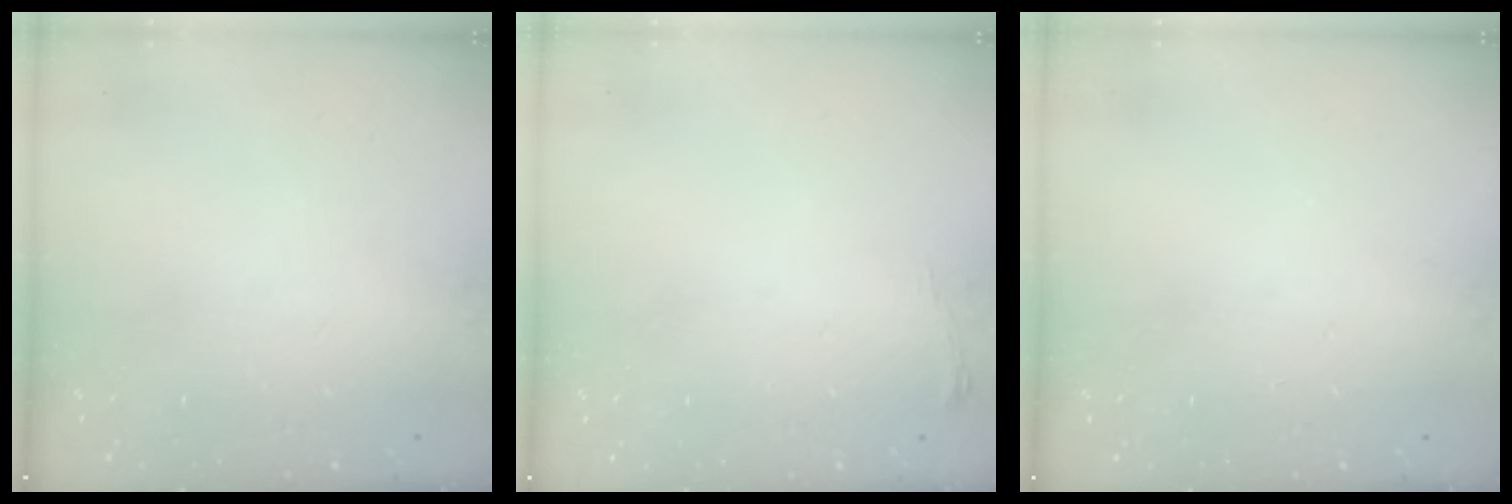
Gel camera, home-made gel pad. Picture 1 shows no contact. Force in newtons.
{"total": 3.4, "press": 3.4, "slide": 0.5}
{"total": 0.0}